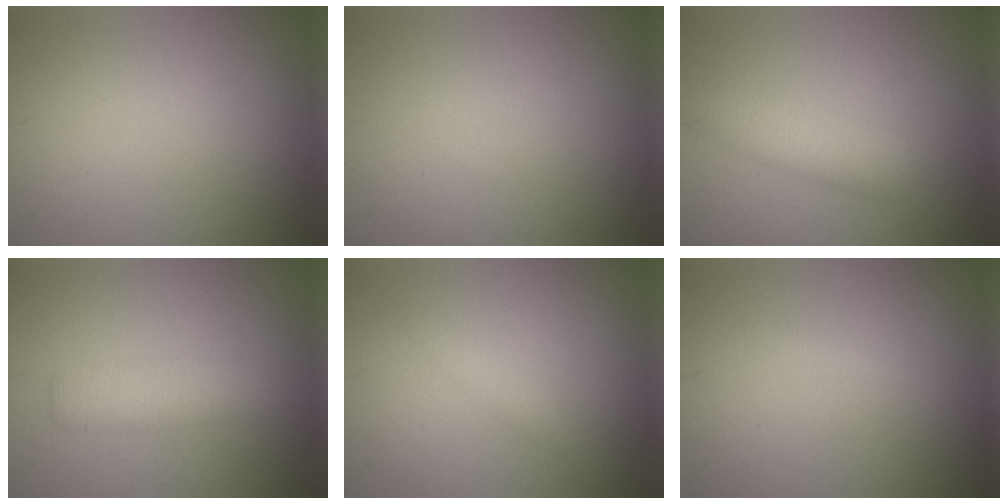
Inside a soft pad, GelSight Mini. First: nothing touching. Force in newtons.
{"total": 0.0}
{"total": 3.4, "press": 3.4, "slide": 0.1}
{"total": 3.2, "press": 3.2, "slide": 0.1}
{"total": 1.2, "press": 1.2, "slide": 0.1}
{"total": 0.5, "press": 0.5, "slide": 0.0}